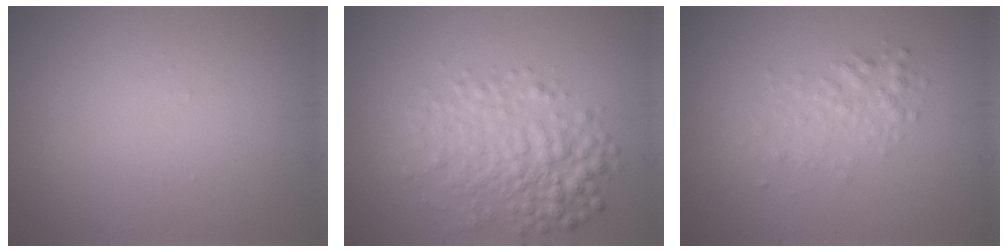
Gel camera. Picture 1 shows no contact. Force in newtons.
{"total": 4.8, "press": 4.8, "slide": 0.0}
{"total": 2.0, "press": 2.0, "slide": 0.1}